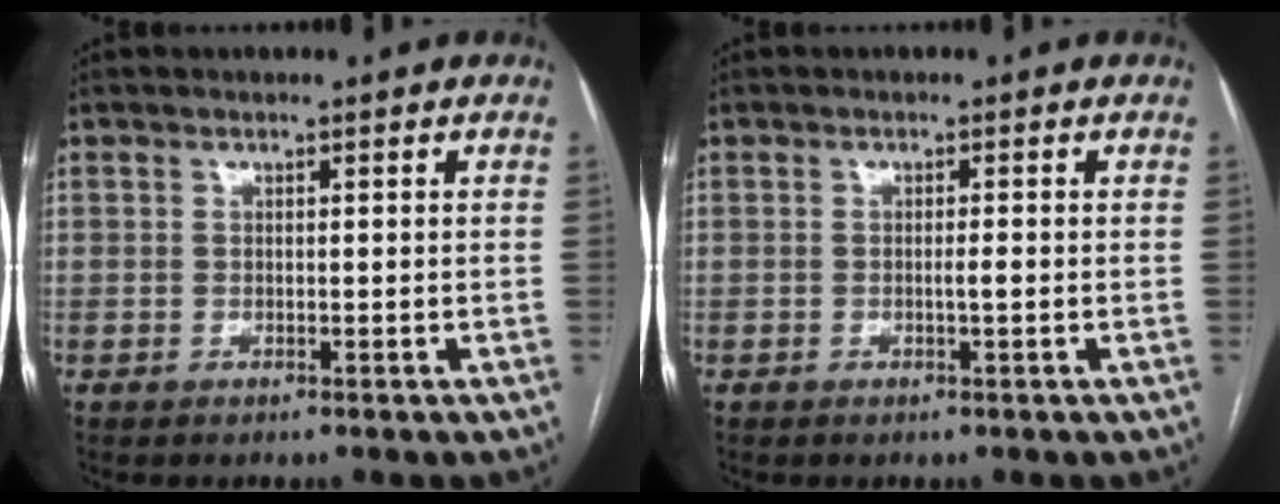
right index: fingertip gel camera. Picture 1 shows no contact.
{"total": 1.1, "force": [-0.2, -0.1, 1.1], "torque": [-0.020, -0.001, -0.005]}